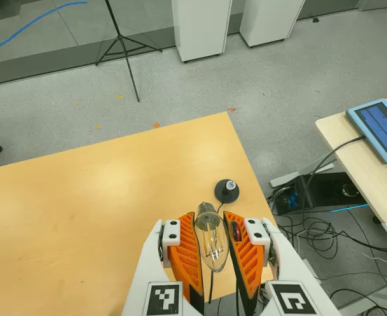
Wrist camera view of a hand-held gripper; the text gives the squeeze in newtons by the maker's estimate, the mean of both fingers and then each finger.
{"total": 21.0, "left": 22.5, "right": 19.5}